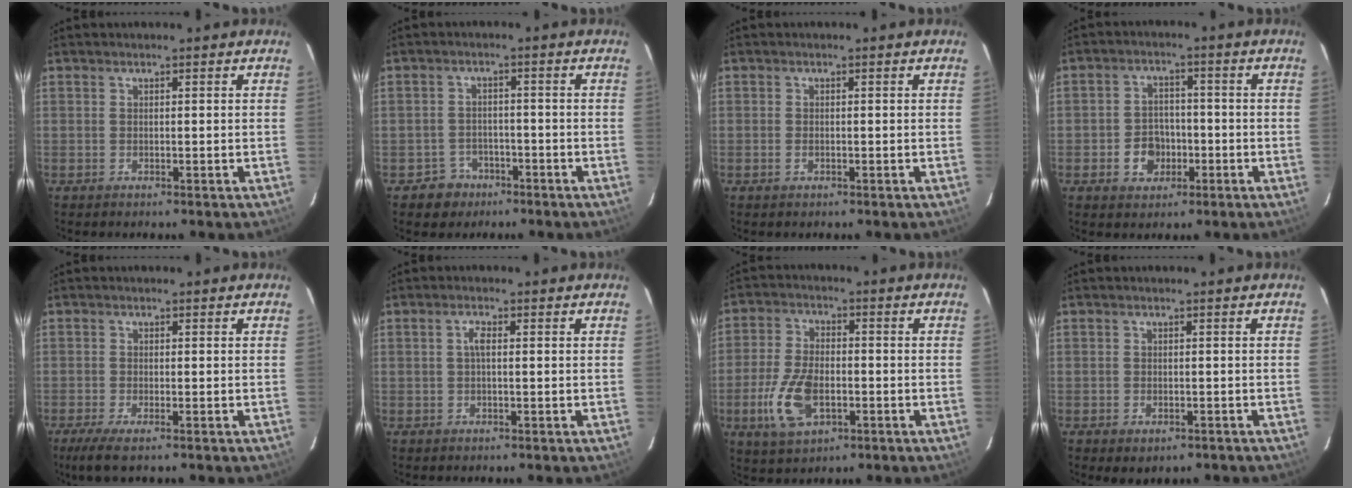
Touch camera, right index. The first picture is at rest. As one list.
[{"total": 4.9, "force": [-2.8, 4.0, -0.1], "torque": [-0.014, 0.020, -0.040]}, {"total": 1.0, "force": [-0.4, 0.6, 0.6], "torque": [-0.013, -0.001, -0.007]}, {"total": 6.1, "force": [-2.4, 5.0, 2.4], "torque": [-0.058, 0.016, -0.028]}, {"total": 4.6, "force": [-3.1, 0.8, 3.3], "torque": [-0.077, -0.018, -0.058]}, {"total": 1.6, "force": [0.1, 0.5, 1.6], "torque": [-0.033, 0.005, 0.000]}, {"total": 10.9, "force": [-3.6, 5.8, 8.5], "torque": [-0.188, -0.006, -0.062]}, {"total": 3.2, "force": [-1.9, 1.9, 1.7], "torque": [-0.034, -0.012, -0.022]}]